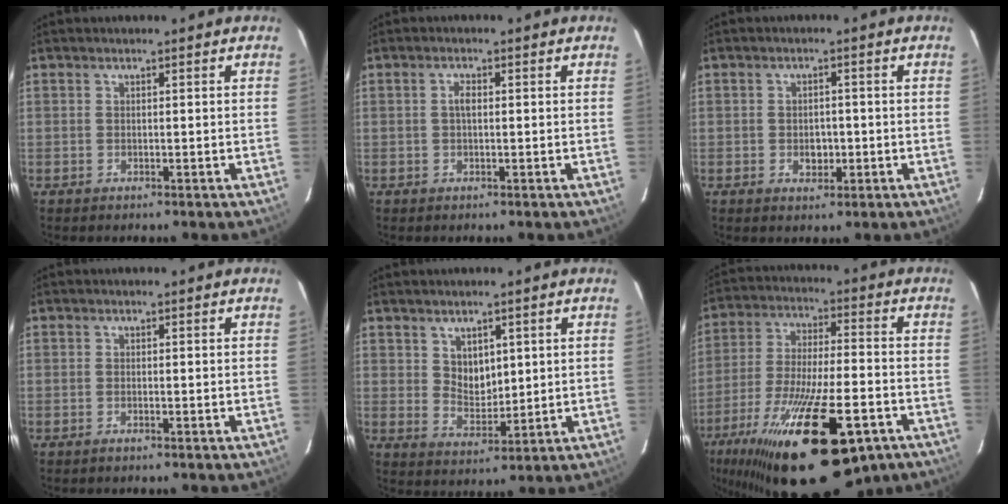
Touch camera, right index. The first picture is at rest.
{"total": 1.5, "force": [0.1, 0.7, 1.4], "torque": [-0.027, 0.005, -0.001]}
{"total": 3.3, "force": [-0.8, 2.5, 2.1], "torque": [-0.036, 0.003, -0.008]}
{"total": 0.5, "force": [-0.3, -0.1, 0.4], "torque": [-0.009, 0.001, -0.009]}
{"total": 5.4, "force": [2.2, 3.8, 3.0], "torque": [-0.046, -0.002, 0.048]}
{"total": 28.9, "force": [-17.3, 9.5, 21.1], "torque": [-0.396, -0.054, -0.267]}